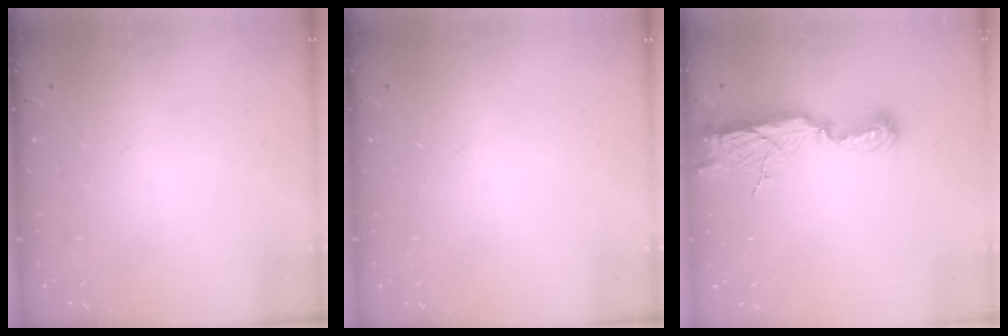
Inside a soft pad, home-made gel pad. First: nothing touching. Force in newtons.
{"total": 0.0}
{"total": 8.4, "press": 8.4, "slide": 0.5}